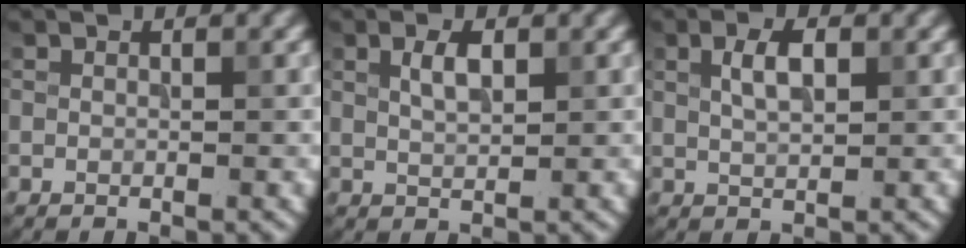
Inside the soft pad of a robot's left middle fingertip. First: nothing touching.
{"total": 2.1, "force": [0.9, 0.9, 1.7], "torque": [-0.036, 0.002, 0.018]}
{"total": 2.7, "force": [0.9, 1.2, 2.3], "torque": [-0.046, 0.003, 0.018]}